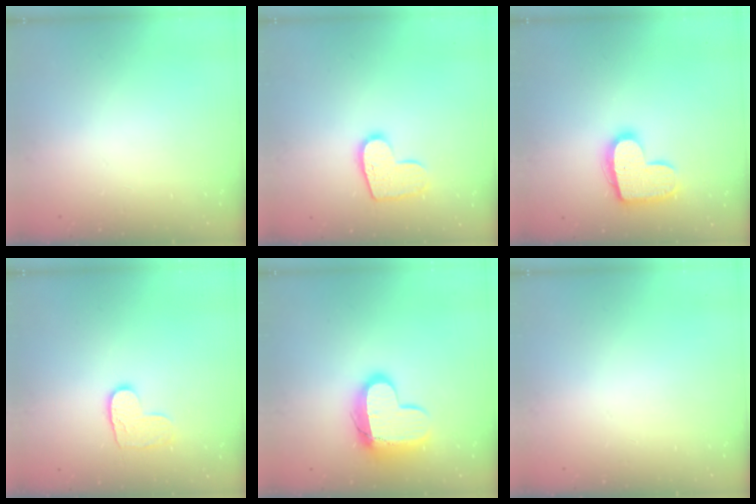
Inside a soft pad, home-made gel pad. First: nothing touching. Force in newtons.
{"total": 11.6, "press": 11.5, "slide": 0.5}
{"total": 14.5, "press": 14.5, "slide": 0.7}
{"total": 8.2, "press": 8.2, "slide": 0.5}
{"total": 14.1, "press": 14.1, "slide": 1.1}
{"total": 0.0}